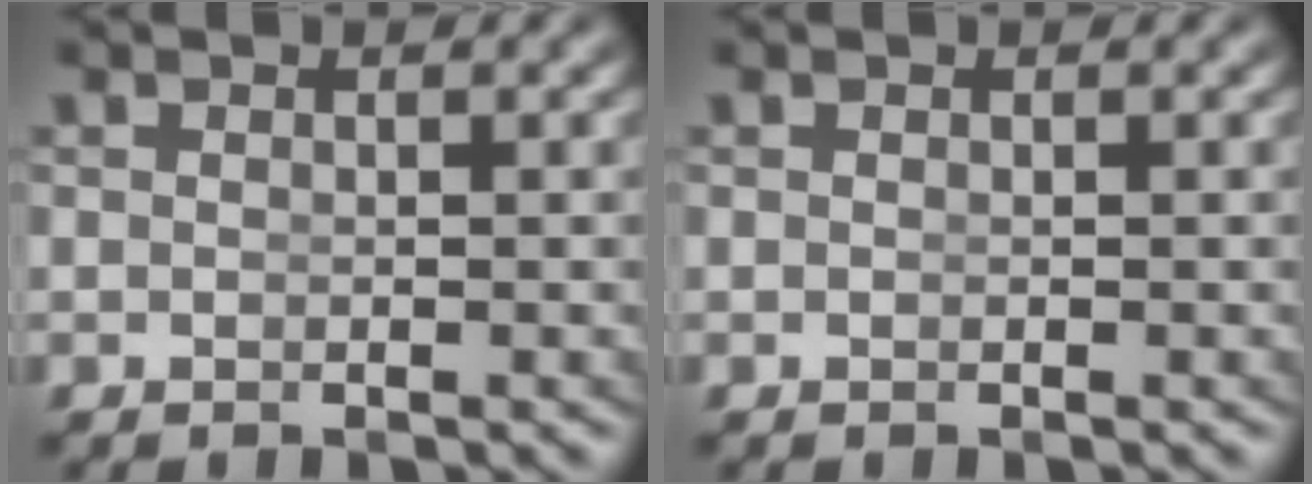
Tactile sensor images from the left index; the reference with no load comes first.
{"total": 0.0}